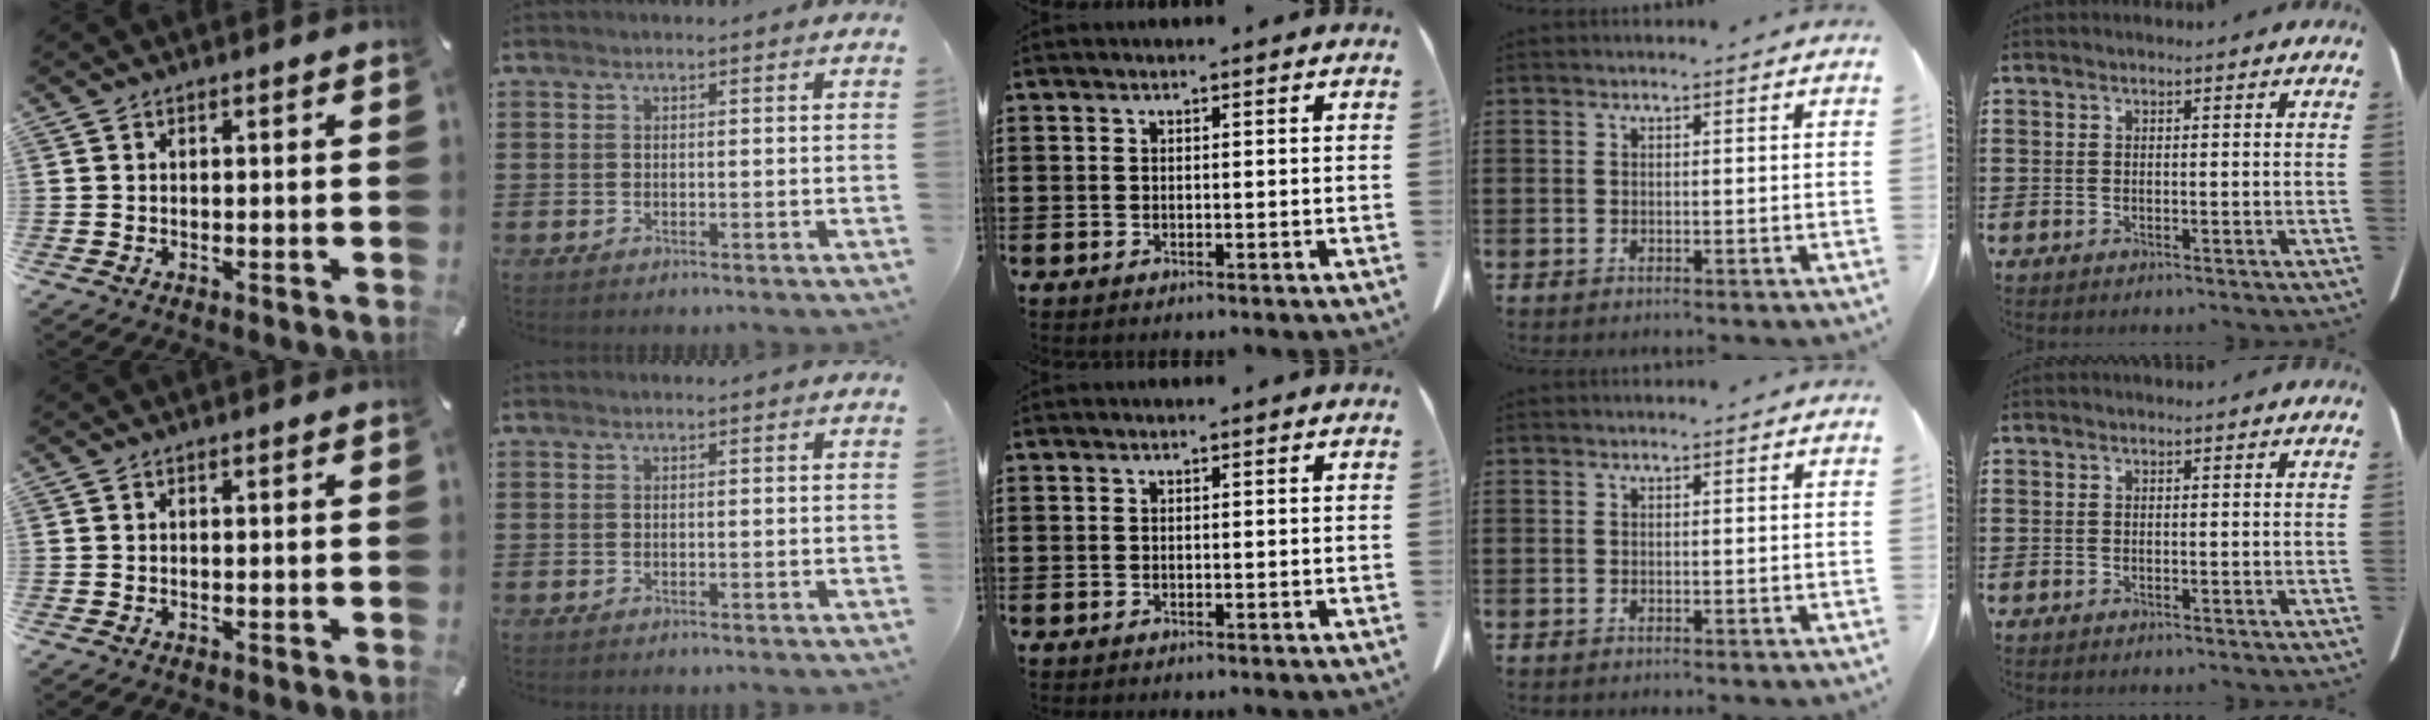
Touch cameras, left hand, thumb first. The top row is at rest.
{}